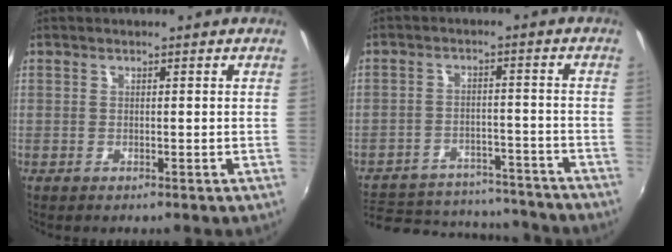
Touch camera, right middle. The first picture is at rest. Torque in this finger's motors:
{"motor_torque": [1.04, -1.10, 0.12, 0.02]}